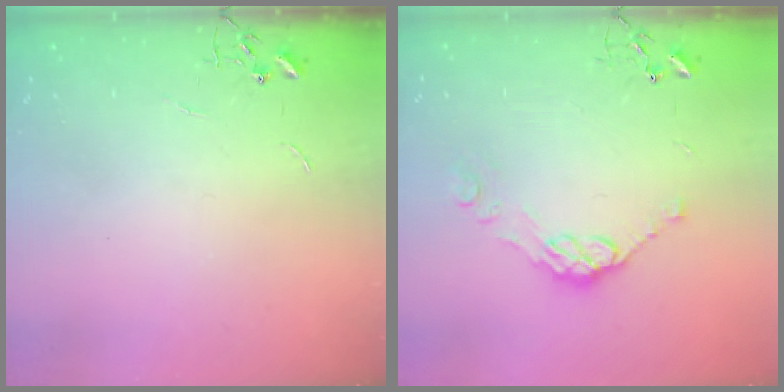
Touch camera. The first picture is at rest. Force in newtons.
{"total": 9.1, "press": 9.1, "slide": 0.7}